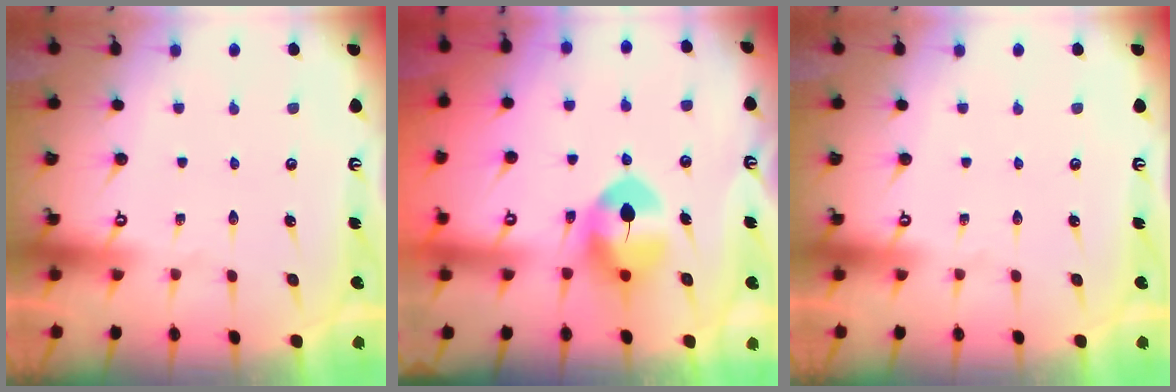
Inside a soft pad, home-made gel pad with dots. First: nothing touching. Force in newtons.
{"total": 8.4, "press": 8.3, "slide": 1.3}
{"total": 0.0}